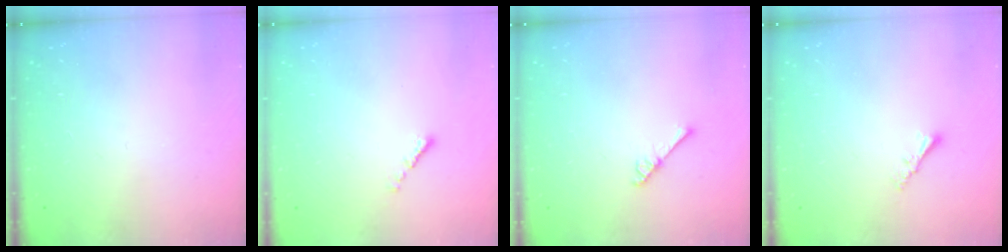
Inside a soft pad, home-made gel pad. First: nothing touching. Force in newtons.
{"total": 0.0}
{"total": 2.6, "press": 2.6, "slide": 0.3}
{"total": 2.0, "press": 2.0, "slide": 0.3}